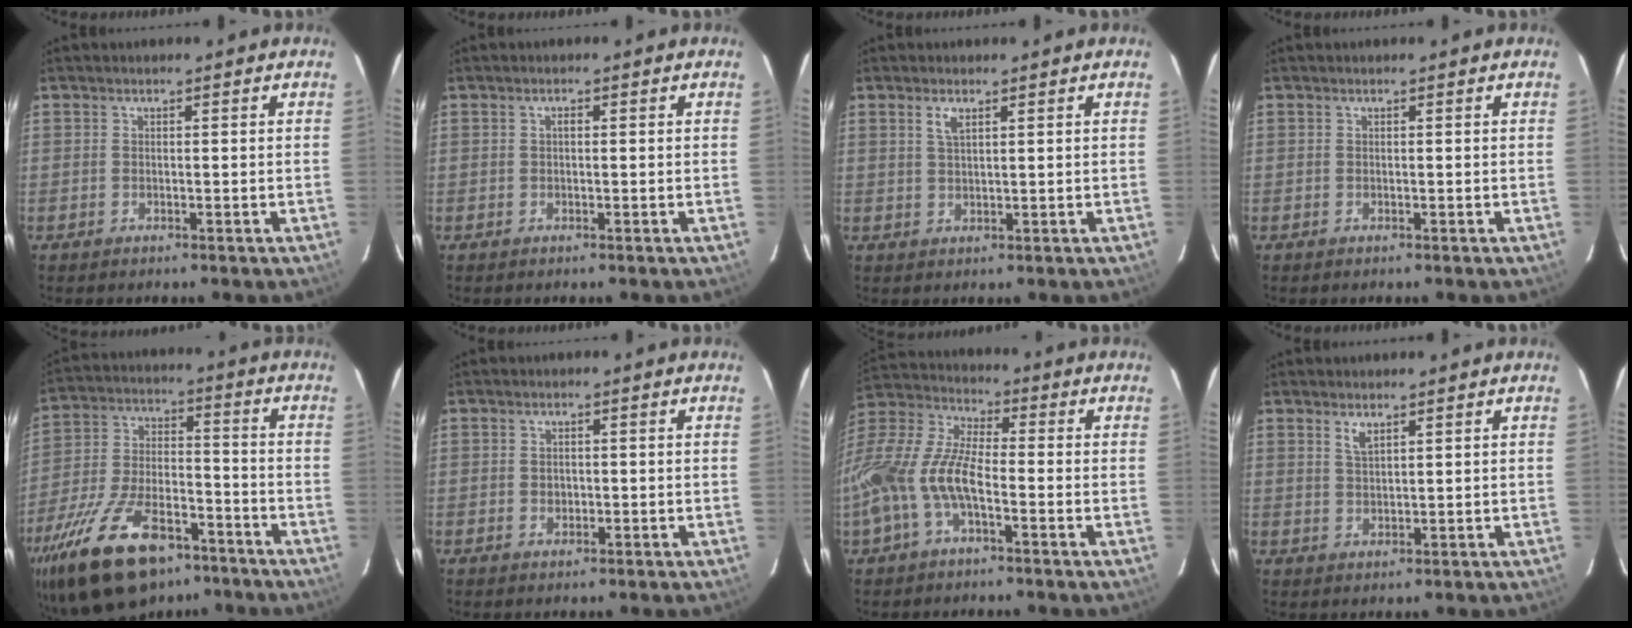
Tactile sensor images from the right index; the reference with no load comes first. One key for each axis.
{"total": 0.7, "fx": 0.0, "fy": 0.4, "fz": 0.5, "tx": -0.006, "ty": 0.006, "tz": -0.002}
{"total": 2.3, "fx": 1.2, "fy": 0.8, "fz": 1.8, "tx": -0.033, "ty": 0.003, "tz": 0.023}
{"total": 0.0}
{"total": 23.4, "fx": -15.1, "fy": 11.0, "fz": 14.1, "tx": -0.287, "ty": -0.018, "tz": -0.247}
{"total": 1.5, "fx": -0.2, "fy": 1.3, "fz": 0.7, "tx": -0.011, "ty": 0.001, "tz": -0.004}
{"total": 16.0, "fx": -5.1, "fy": 6.6, "fz": 13.7, "tx": -0.295, "ty": -0.001, "tz": -0.110}
{"total": 2.3, "fx": 1.6, "fy": 0.8, "fz": 1.6, "tx": -0.028, "ty": 0.001, "tz": 0.029}